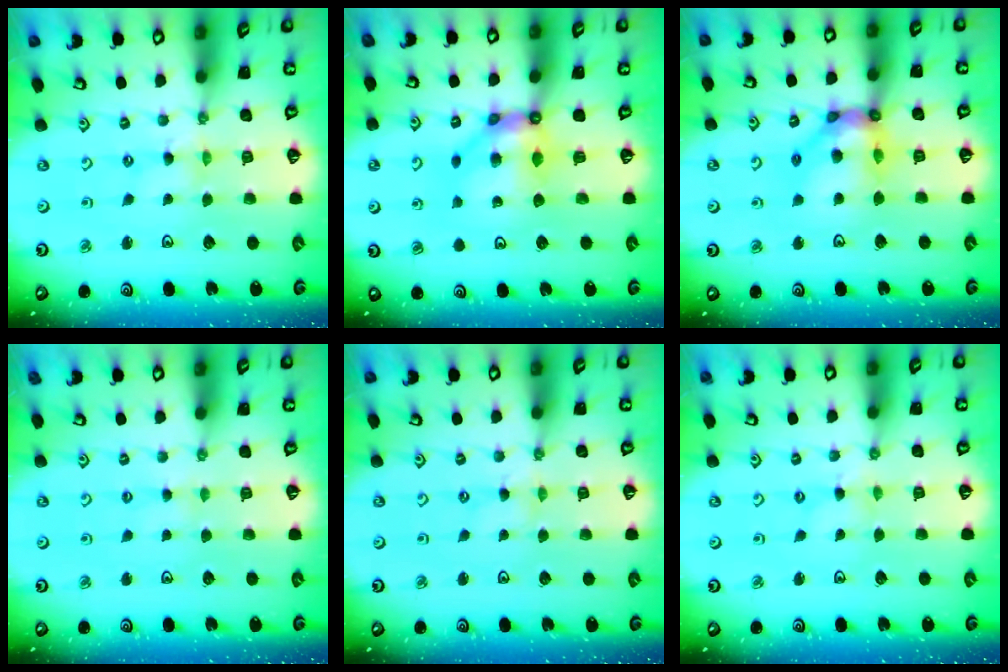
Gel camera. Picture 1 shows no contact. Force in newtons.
{"total": 8.9, "press": 8.9, "slide": 0.6}
{"total": 13.4, "press": 13.3, "slide": 1.6}
{"total": 1.7, "press": 1.7, "slide": 0.3}
{"total": 0.8, "press": 0.8, "slide": 0.2}
{"total": 0.0}